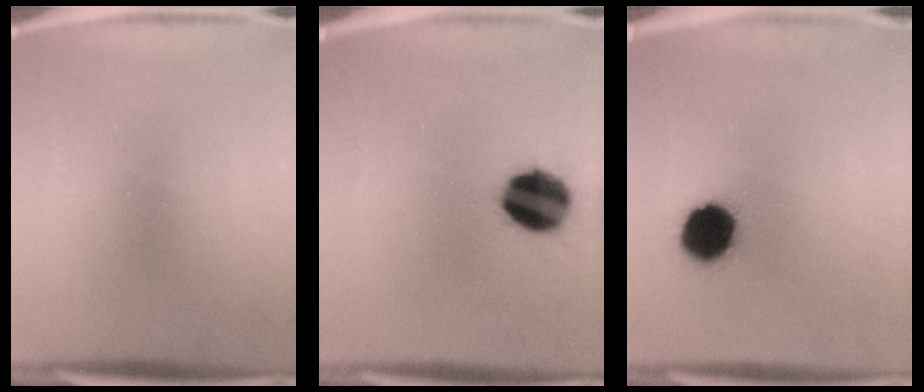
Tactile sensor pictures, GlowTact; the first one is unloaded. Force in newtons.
{"total": 13.0}
{"total": 11.5}